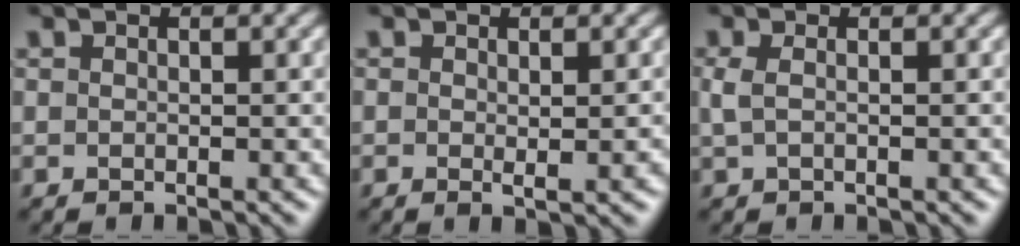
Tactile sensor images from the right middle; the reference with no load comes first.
{"total": 1.1, "force": [0.0, 0.0, 1.1], "torque": [-0.019, -0.001, 0.003]}
{"total": 1.2, "force": [0.1, 0.5, 1.1], "torque": [-0.026, 0.003, 0.003]}